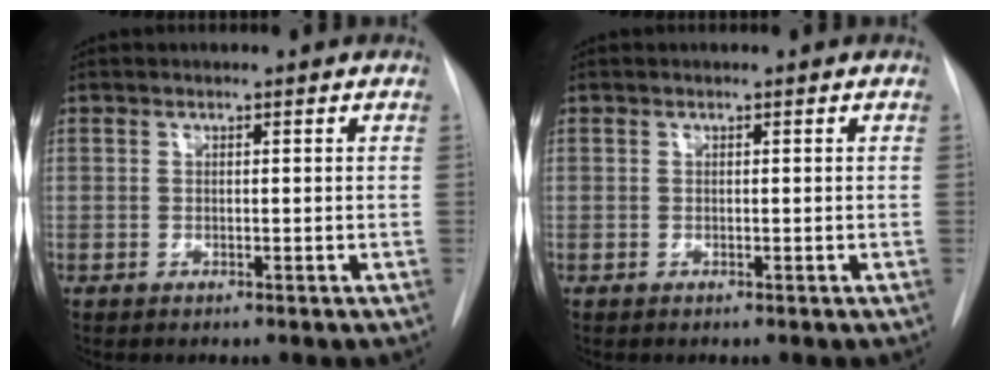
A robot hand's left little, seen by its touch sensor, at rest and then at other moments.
{"total": 0.0}